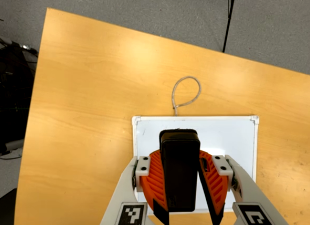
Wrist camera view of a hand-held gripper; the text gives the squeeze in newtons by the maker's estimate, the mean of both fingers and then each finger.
{"total": 11.0, "left": 9.9, "right": 12.1}